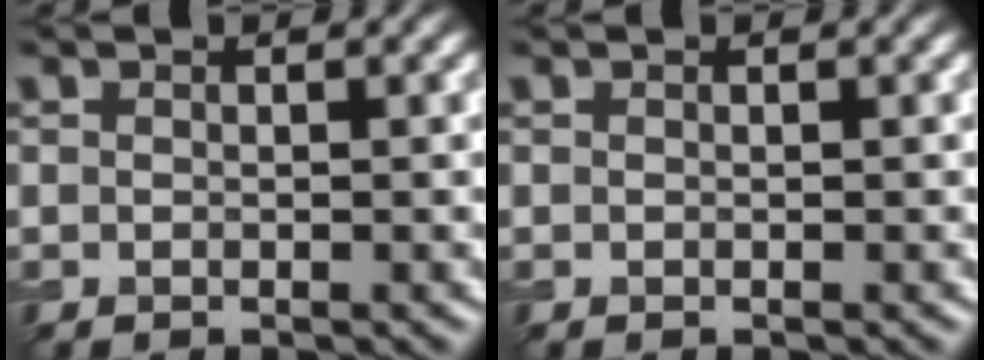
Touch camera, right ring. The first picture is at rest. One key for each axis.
{"total": 0.0}